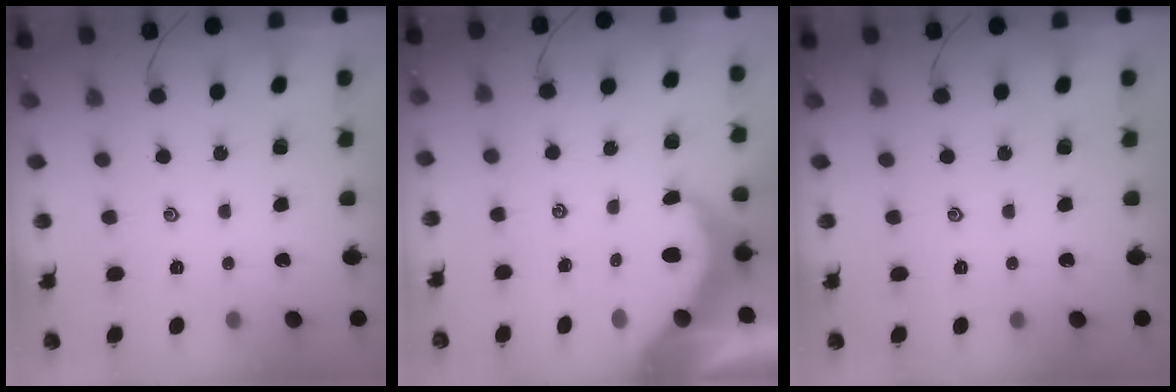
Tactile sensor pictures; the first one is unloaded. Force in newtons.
{"total": 7.9, "press": 7.8, "slide": 0.7}
{"total": 0.0}